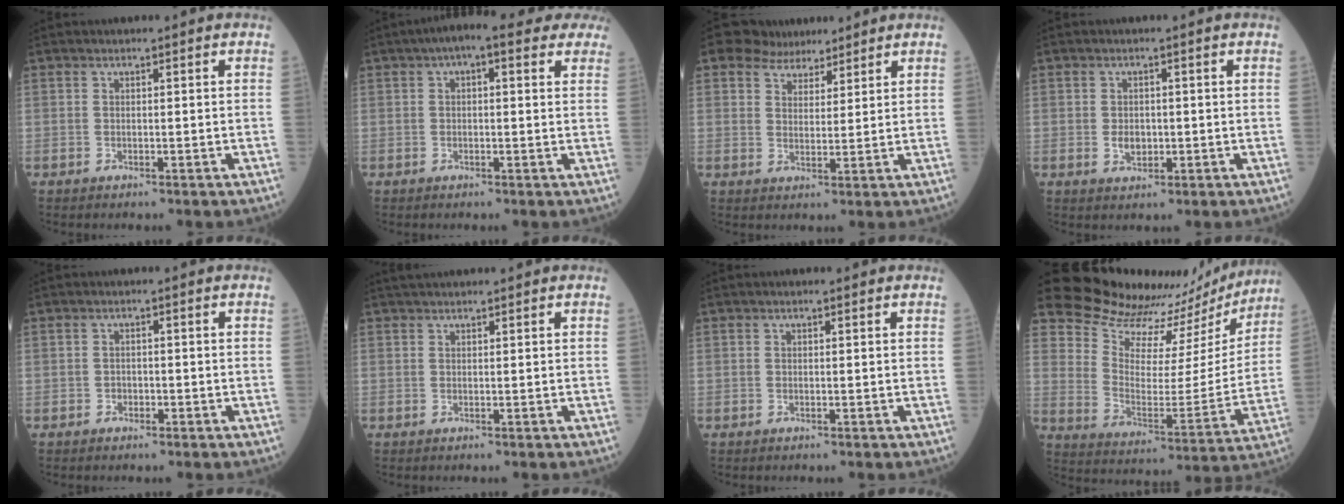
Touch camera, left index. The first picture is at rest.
{"total": 8.9, "force": [5.7, 2.9, 6.1], "torque": [-0.077, 0.040, 0.066]}
{"total": 5.2, "force": [4.3, 2.7, 1.2], "torque": [-0.019, 0.014, 0.075]}
{"total": 2.3, "force": [-0.3, 1.7, 1.5], "torque": [-0.031, 0.000, 0.001]}
{"total": 1.1, "force": [-0.6, 0.8, 0.2], "torque": [-0.002, 0.004, -0.012]}
{"total": 2.1, "force": [1.9, -0.2, 0.9], "torque": [-0.009, 0.023, 0.037]}
{"total": 0.0}
{"total": 22.9, "force": [22.0, 4.9, 3.6], "torque": [-0.058, -0.074, 0.296]}